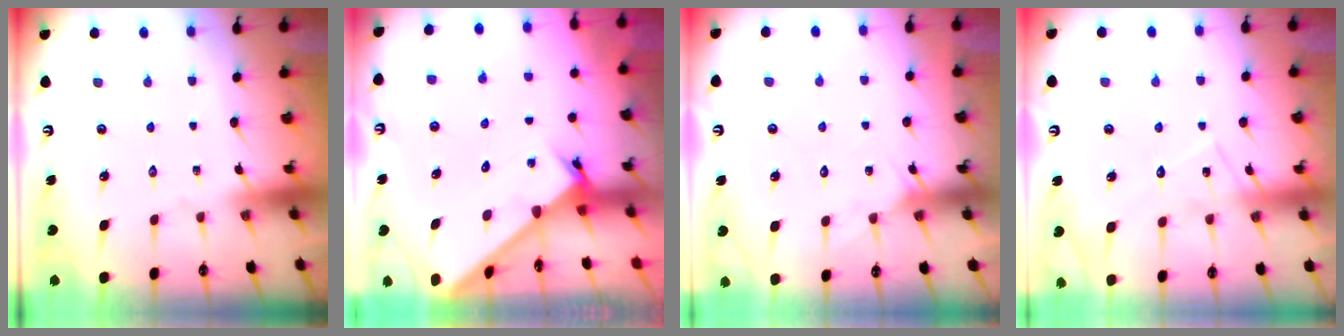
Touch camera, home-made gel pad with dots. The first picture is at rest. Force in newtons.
{"total": 2.1, "press": 2.1, "slide": 0.1}
{"total": 6.0, "press": 6.0, "slide": 0.5}
{"total": 9.4, "press": 9.4, "slide": 0.6}